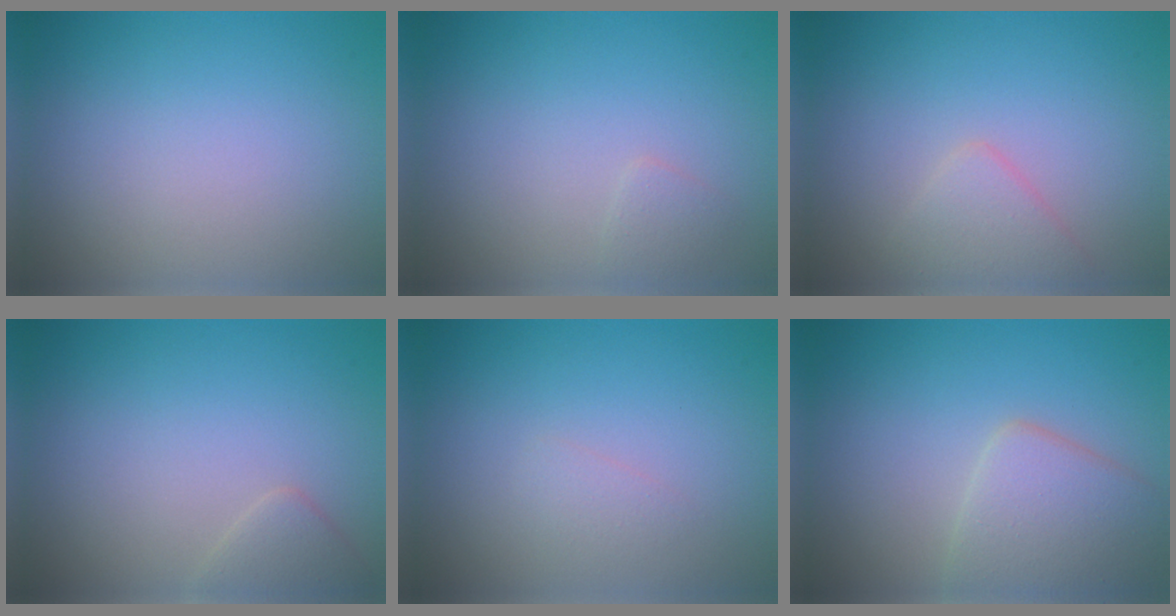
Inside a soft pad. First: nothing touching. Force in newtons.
{"total": 0.9, "press": 0.9, "slide": 0.1}
{"total": 2.1, "press": 2.1, "slide": 0.1}
{"total": 1.7, "press": 1.7, "slide": 0.1}
{"total": 0.9, "press": 0.9, "slide": 0.1}
{"total": 4.5, "press": 4.5, "slide": 0.2}